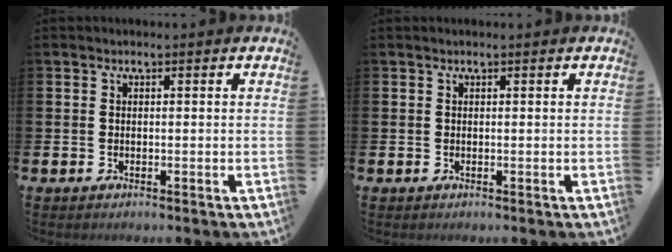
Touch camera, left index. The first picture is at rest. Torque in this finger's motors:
{"motor_torque": [0.31, -0.99, 0.05, -0.02]}